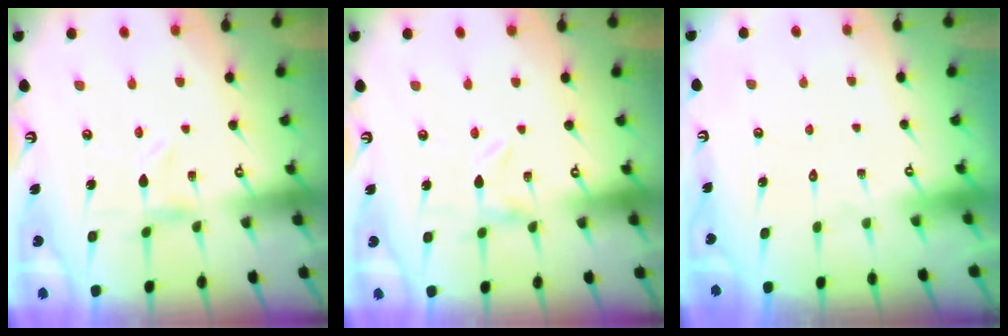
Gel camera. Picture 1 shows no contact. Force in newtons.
{"total": 0.0}
{"total": 1.7, "press": 1.7, "slide": 0.1}